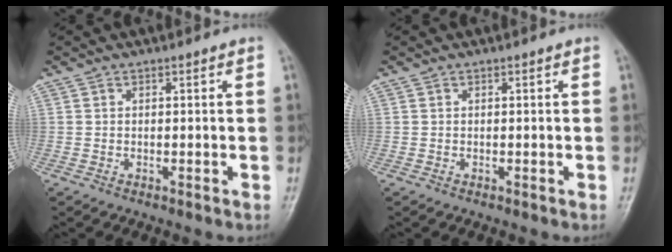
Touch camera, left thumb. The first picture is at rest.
{"total": 0.0}